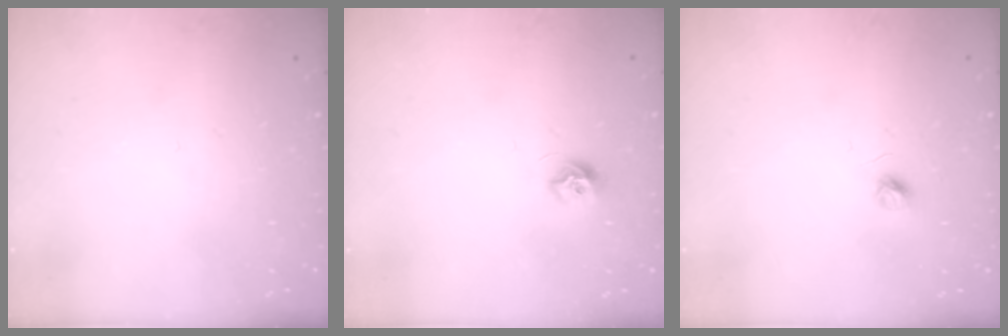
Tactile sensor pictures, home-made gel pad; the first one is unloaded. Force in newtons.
{"total": 6.7, "press": 6.6, "slide": 0.6}
{"total": 3.6, "press": 3.6, "slide": 0.4}